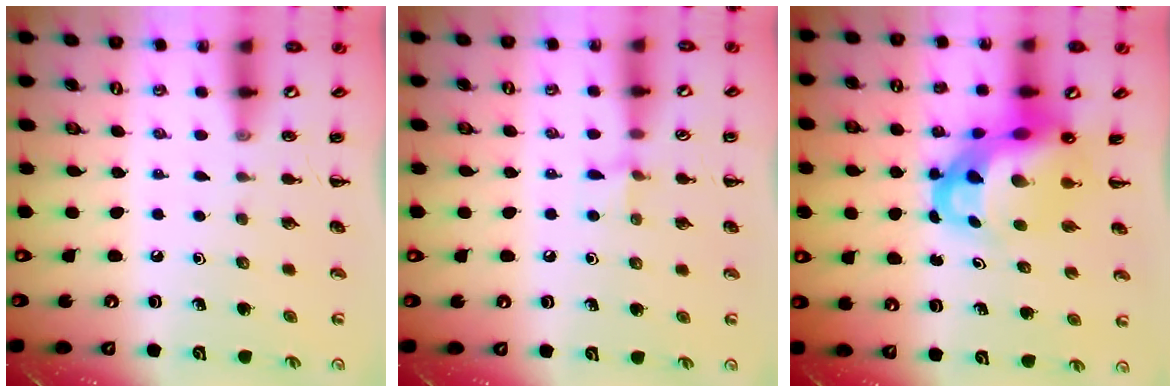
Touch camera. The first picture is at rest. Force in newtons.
{"total": 5.5, "press": 5.1, "slide": 2.0}
{"total": 6.3, "press": 6.2, "slide": 1.0}